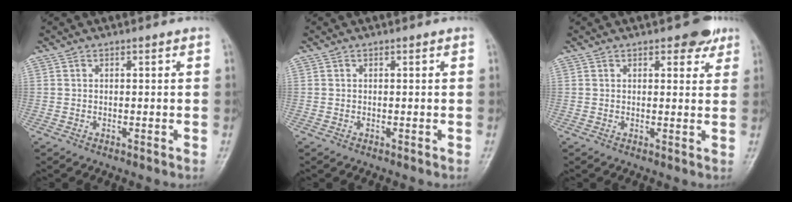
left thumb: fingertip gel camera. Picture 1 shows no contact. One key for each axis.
{"total": 0.0}
{"total": 4.0, "fx": 2.5, "fy": 2.1, "fz": 2.3, "tx": -0.008, "ty": -0.010, "tz": 0.029}